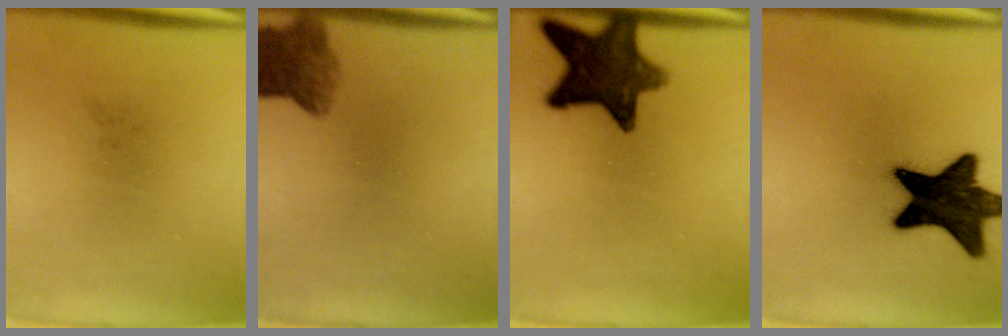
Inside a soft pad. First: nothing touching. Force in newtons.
{"total": 6.4}
{"total": 11.7}
{"total": 17.2}